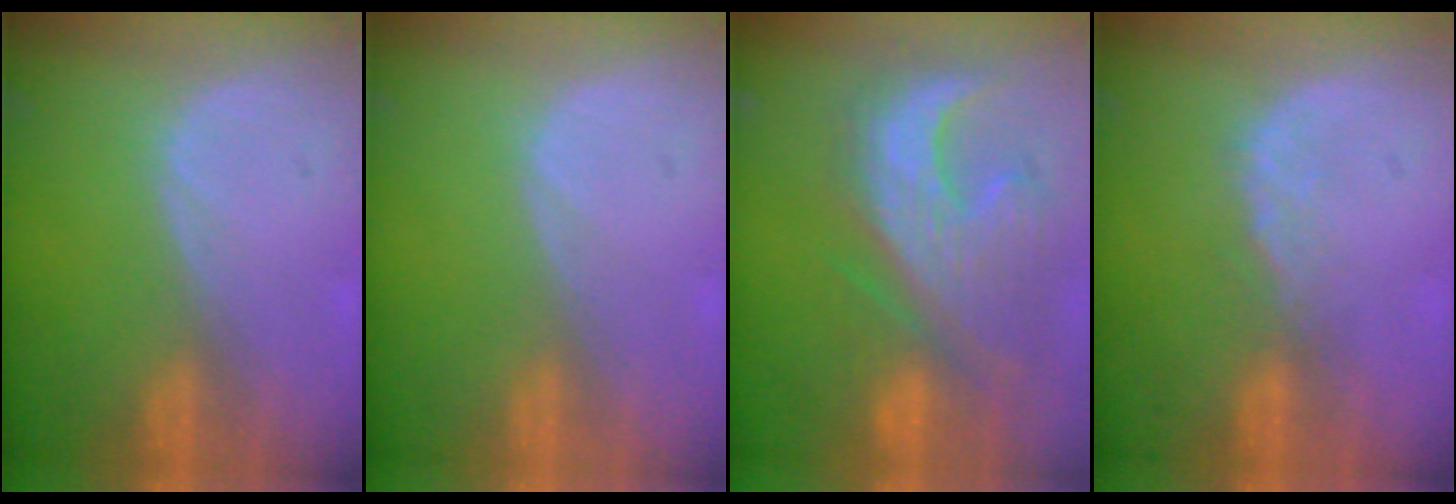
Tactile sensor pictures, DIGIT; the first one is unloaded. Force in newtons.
{"total": 0.0}
{"total": 12.2, "press": 11.2, "slide": 4.9}
{"total": 2.6, "press": 2.1, "slide": 1.5}